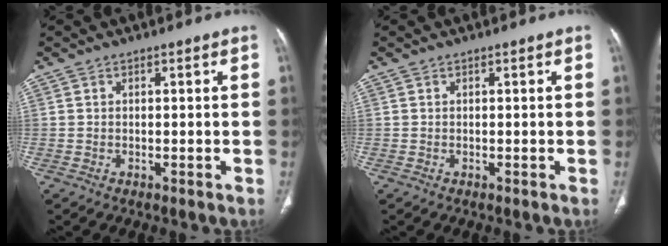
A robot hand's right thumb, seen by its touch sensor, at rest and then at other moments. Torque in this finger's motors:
{"motor_torque": [-0.04, 0.07, -0.01, 0.01, 0.00]}